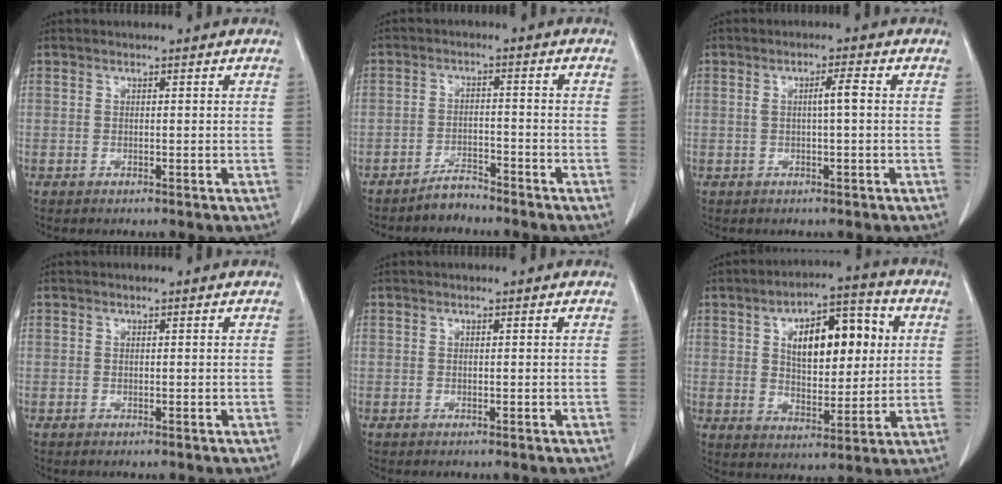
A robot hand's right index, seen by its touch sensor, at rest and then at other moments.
{"total": 4.0, "force": [-4.0, 0.7, -0.1], "torque": [0.004, -0.001, -0.067]}
{"total": 2.5, "force": [0.2, 0.0, 2.5], "torque": [-0.043, 0.003, 0.003]}
{"total": 0.0}
{"total": 0.0}
{"total": 13.7, "force": [3.4, 6.2, 11.7], "torque": [-0.180, 0.024, 0.057]}